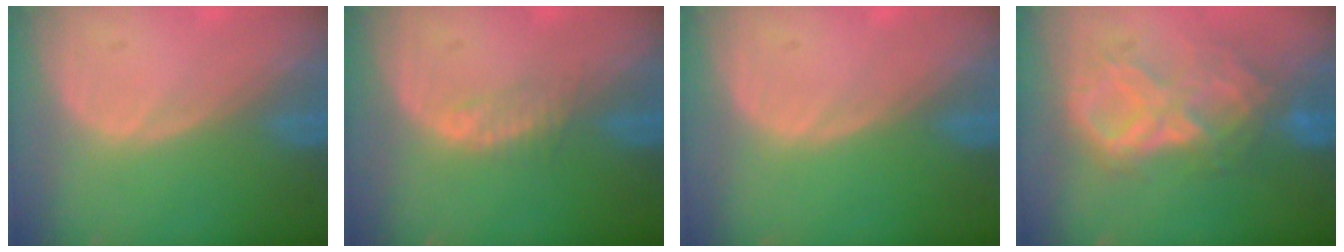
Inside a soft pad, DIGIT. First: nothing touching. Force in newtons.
{"total": 1.8, "press": 1.8, "slide": 0.1}
{"total": 0.0}
{"total": 9.3, "press": 8.0, "slide": 4.9}